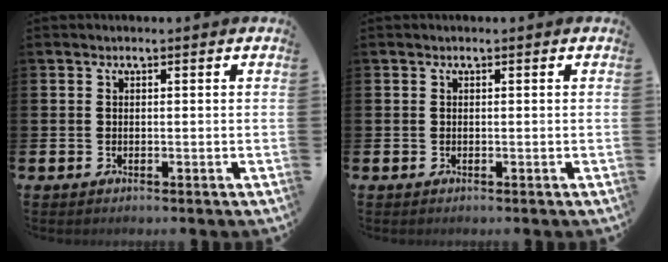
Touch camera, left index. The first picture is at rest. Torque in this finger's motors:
{"motor_torque": [-0.01, 0.00, 0.01, 0.01]}